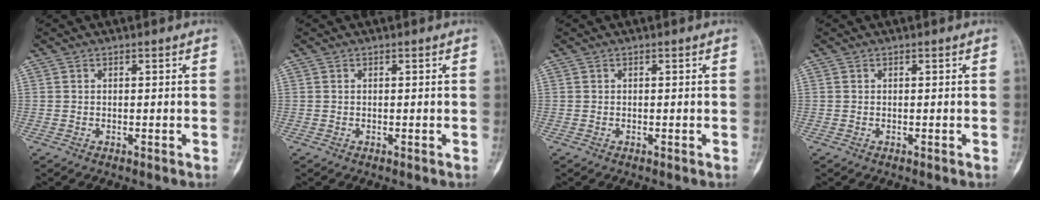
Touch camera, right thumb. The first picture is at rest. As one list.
[{"total": 0.0}, {"total": 0.0}, {"total": 0.0}]